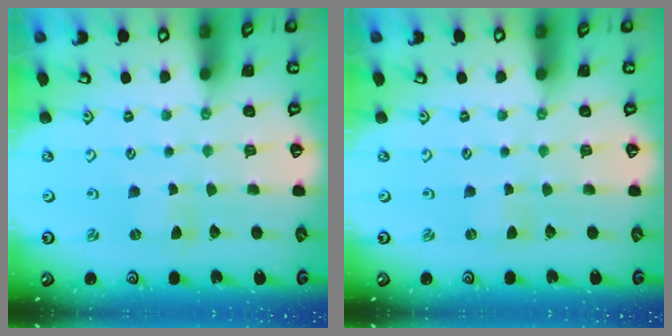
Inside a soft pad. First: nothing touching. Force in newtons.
{"total": 0.0}